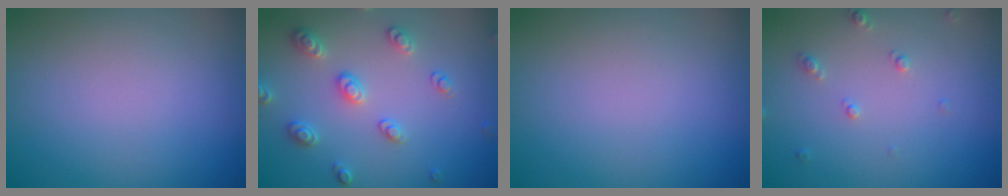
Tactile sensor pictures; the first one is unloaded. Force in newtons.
{"total": 3.2, "press": 3.0, "slide": 0.9}
{"total": 0.0}
{"total": 1.3, "press": 1.2, "slide": 0.3}